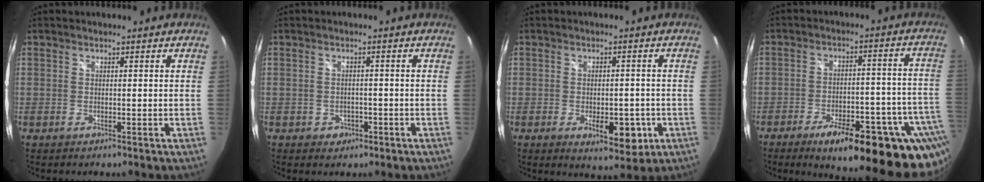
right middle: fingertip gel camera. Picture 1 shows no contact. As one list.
[{"total": 2.9, "force": [-1.2, 2.5, 0.7], "torque": [-0.019, 0.002, -0.013]}, {"total": 7.5, "force": [-2.8, 3.9, 5.8], "torque": [-0.086, -0.008, -0.028]}, {"total": 25.2, "force": [-17.7, 7.2, 16.4], "torque": [-0.206, -0.016, -0.226]}]